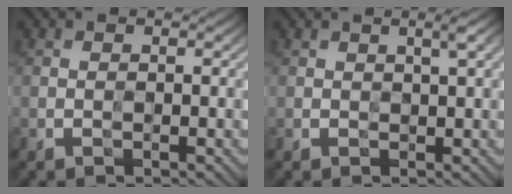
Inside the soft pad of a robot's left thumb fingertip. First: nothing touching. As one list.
[{"total": 0.8, "force": [0.7, -0.1, 0.4], "torque": [-0.006, 0.001, 0.012]}]